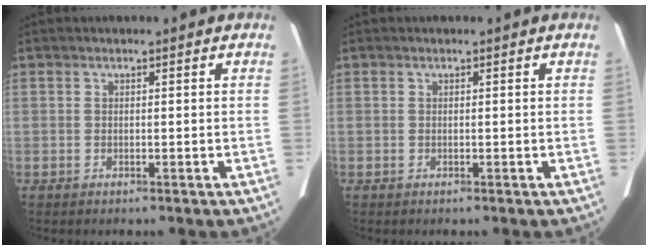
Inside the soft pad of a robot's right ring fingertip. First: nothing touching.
{"total": 0.0}